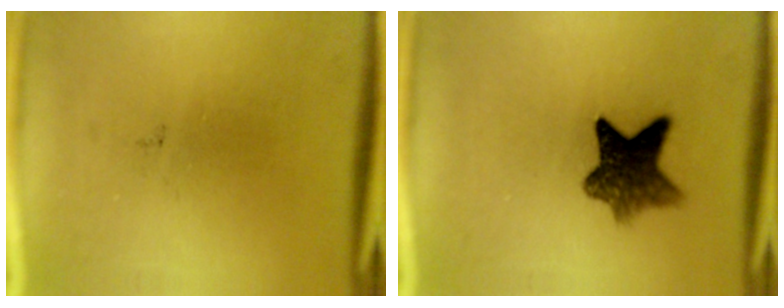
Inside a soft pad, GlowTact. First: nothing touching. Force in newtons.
{"total": 7.7}